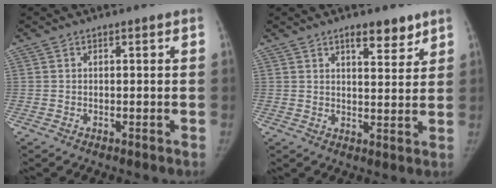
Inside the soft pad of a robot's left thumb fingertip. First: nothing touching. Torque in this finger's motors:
{"motor_torque": [-0.30, 0.00, 0.51, -0.06, -0.03]}